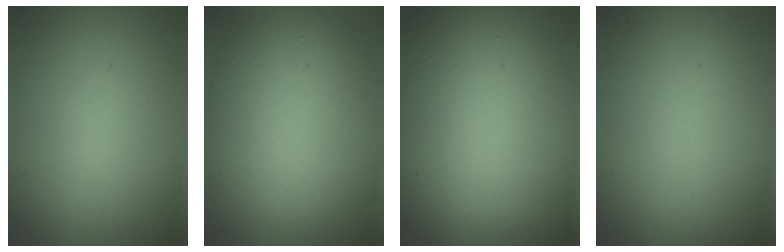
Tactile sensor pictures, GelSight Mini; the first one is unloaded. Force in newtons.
{"total": 10.0, "press": 10.0, "slide": 0.6}
{"total": 20.5, "press": 20.5, "slide": 1.1}
{"total": 0.0}